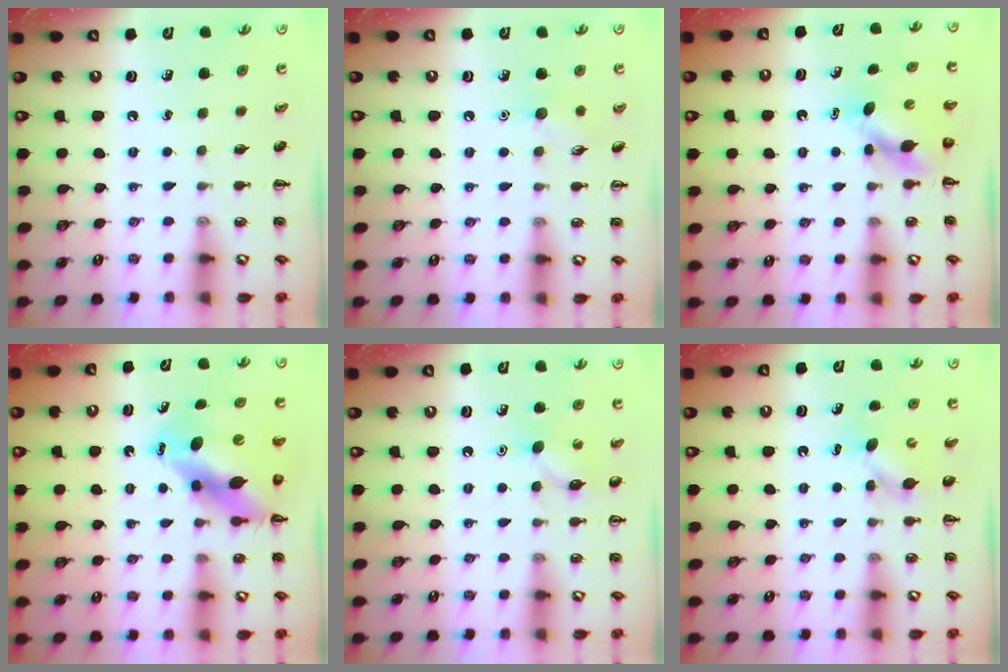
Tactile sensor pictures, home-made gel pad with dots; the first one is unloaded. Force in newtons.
{"total": 6.7, "press": 6.5, "slide": 1.6}
{"total": 4.6, "press": 4.6, "slide": 0.4}
{"total": 11.3, "press": 10.9, "slide": 3.1}
{"total": 6.3, "press": 6.1, "slide": 1.6}
{"total": 4.4, "press": 4.2, "slide": 1.1}